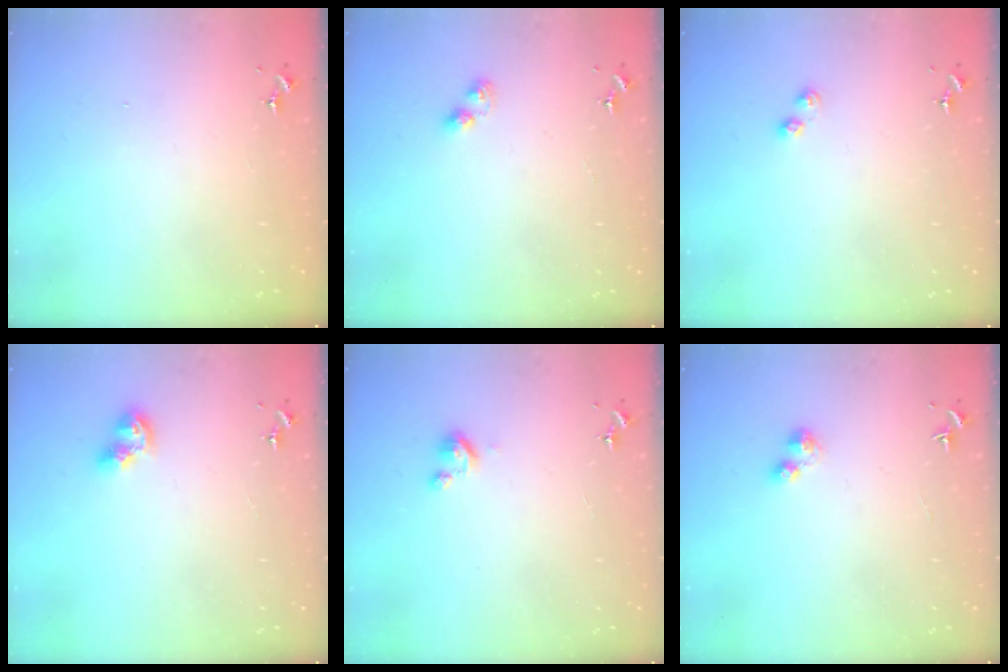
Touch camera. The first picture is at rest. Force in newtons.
{"total": 2.8, "press": 2.8, "slide": 0.5}
{"total": 3.5, "press": 3.5, "slide": 0.5}
{"total": 9.2, "press": 9.1, "slide": 1.0}
{"total": 2.8, "press": 2.8, "slide": 0.3}
{"total": 4.4, "press": 4.4, "slide": 0.3}